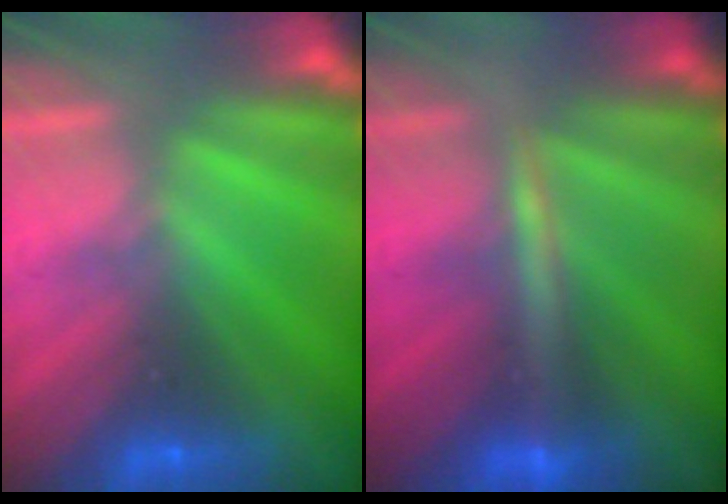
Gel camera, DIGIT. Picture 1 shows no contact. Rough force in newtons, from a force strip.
{"total": 2.5}